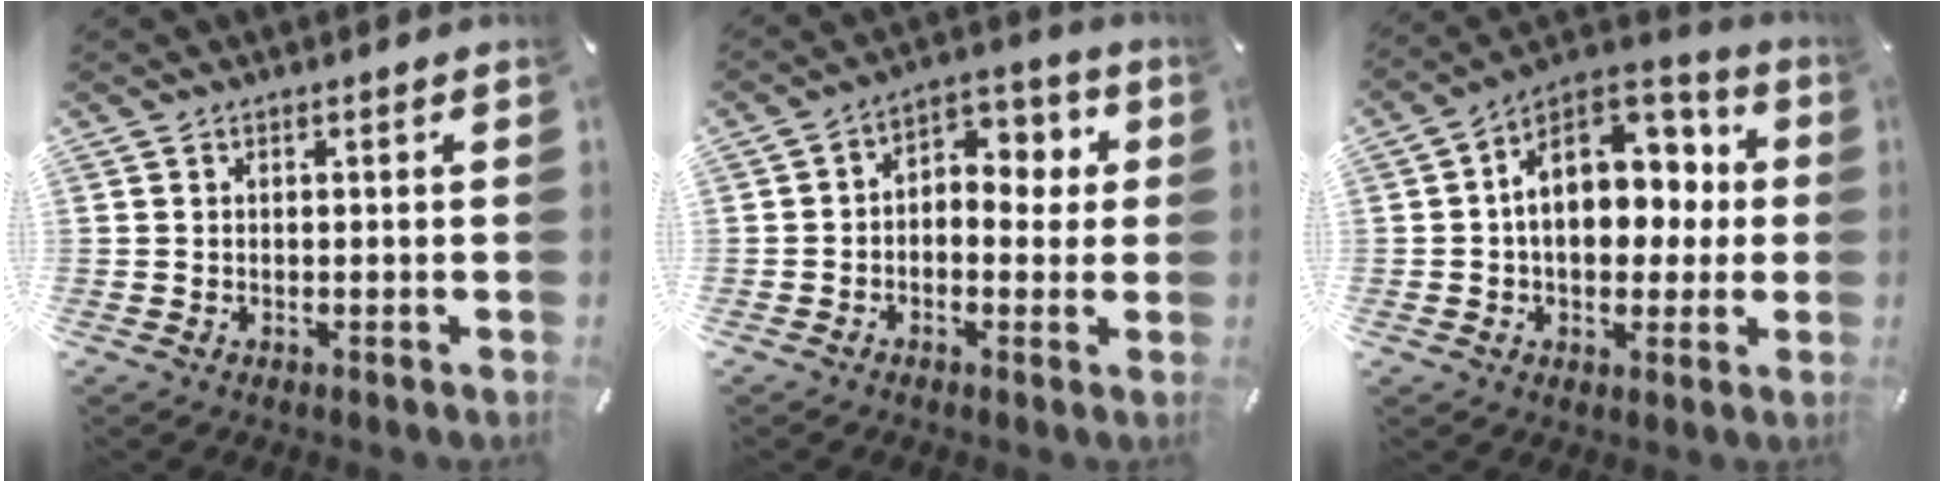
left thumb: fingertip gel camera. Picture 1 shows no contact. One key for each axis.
{"total": 5.4, "fx": -0.4, "fy": 4.4, "fz": 3.2, "tx": -0.039, "ty": 0.003, "tz": -0.017}
{"total": 15.6, "fx": 2.4, "fy": 11.5, "fz": 10.3, "tx": -0.140, "ty": -0.009, "tz": 0.046}